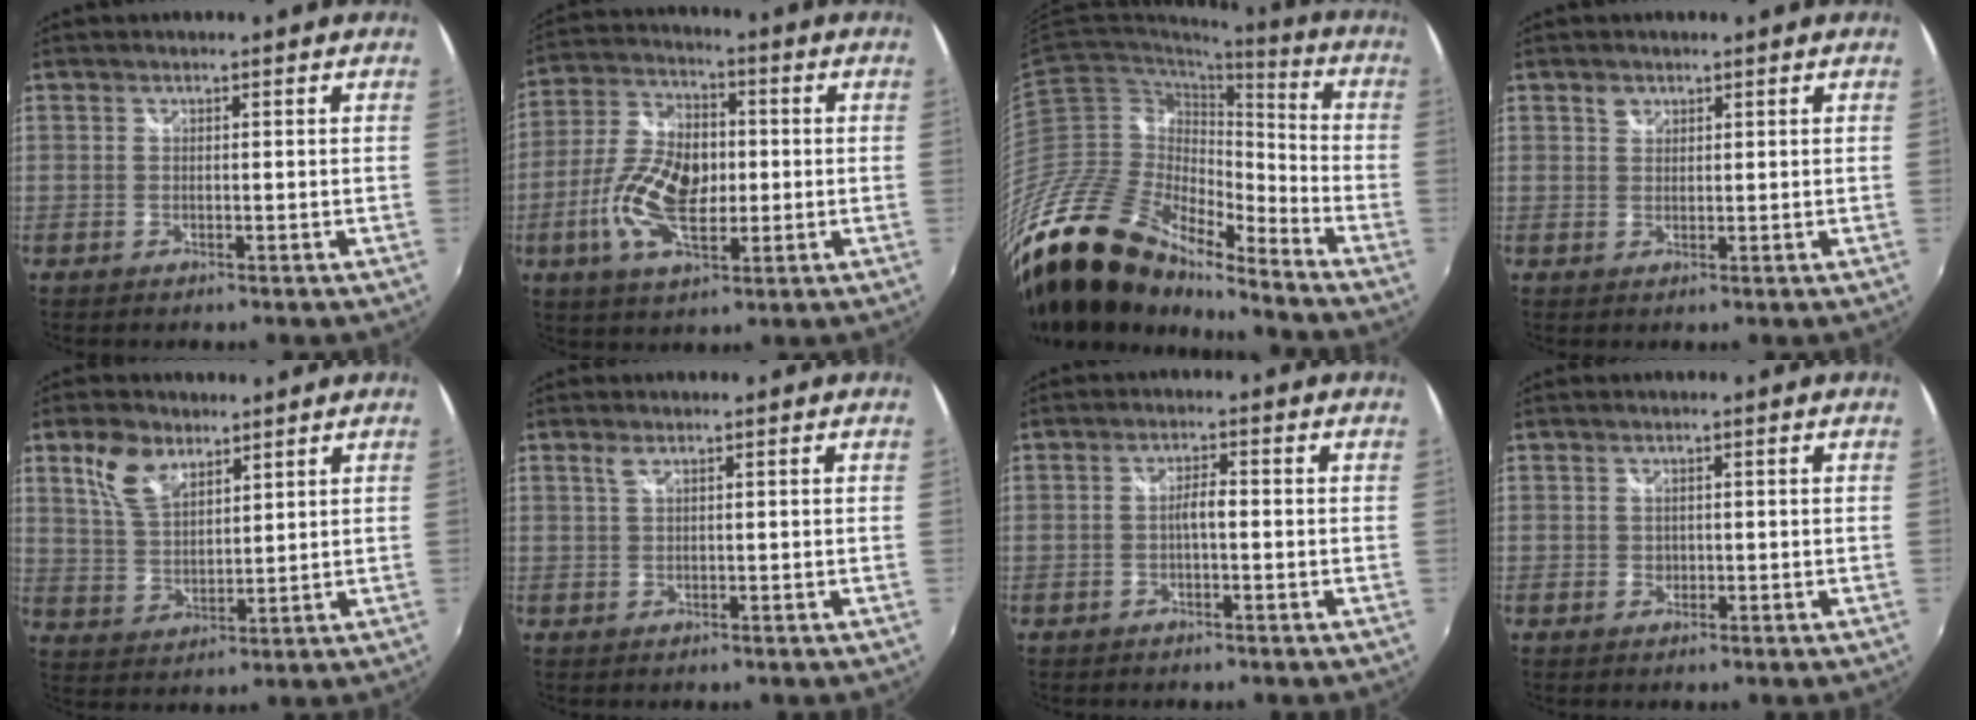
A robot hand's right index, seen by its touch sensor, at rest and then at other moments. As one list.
[{"total": 13.8, "force": [-2.3, 7.3, 11.5], "torque": [-0.239, 0.006, -0.046]}, {"total": 26.5, "force": [-21.1, 9.4, 12.9], "torque": [-0.249, -0.032, -0.386]}, {"total": 1.6, "force": [1.0, 1.2, 0.4], "torque": [-0.004, 0.003, 0.015]}, {"total": 8.5, "force": [5.1, 4.5, 5.0], "torque": [-0.098, 0.013, 0.105]}, {"total": 1.1, "force": [0.7, 0.1, 0.9], "torque": [-0.018, 0.002, 0.012]}, {"total": 2.3, "force": [-0.5, 0.5, 2.2], "torque": [-0.041, 0.007, -0.009]}, {"total": 1.7, "force": [-0.1, 1.6, 0.6], "torque": [-0.007, 0.000, -0.002]}]